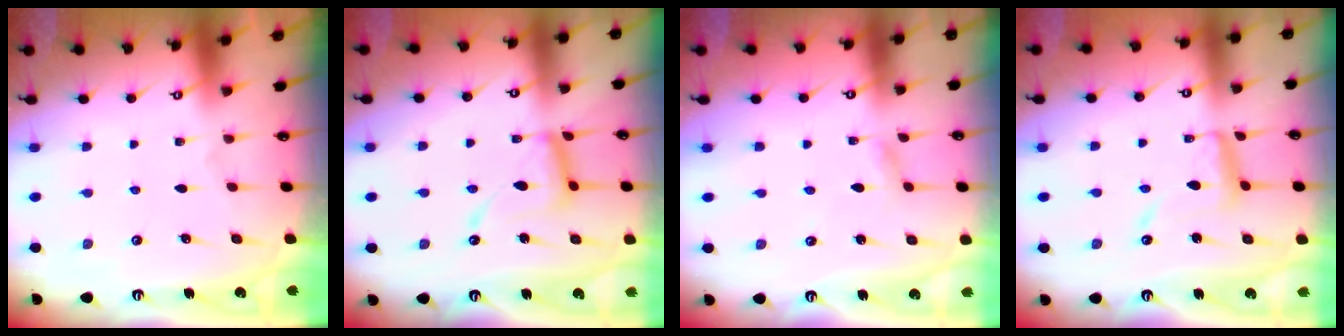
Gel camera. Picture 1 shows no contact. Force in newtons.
{"total": 13.2, "press": 13.1, "slide": 1.2}
{"total": 1.9, "press": 1.9, "slide": 0.2}
{"total": 11.3, "press": 11.2, "slide": 1.0}